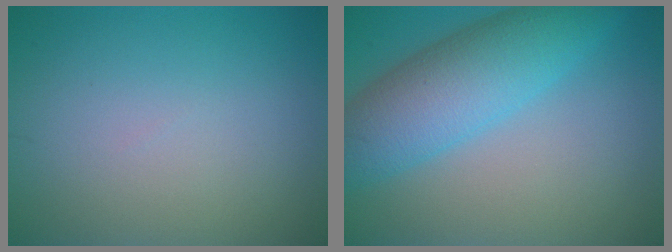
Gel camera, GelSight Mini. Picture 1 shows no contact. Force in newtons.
{"total": 7.6, "press": 7.6, "slide": 0.3}